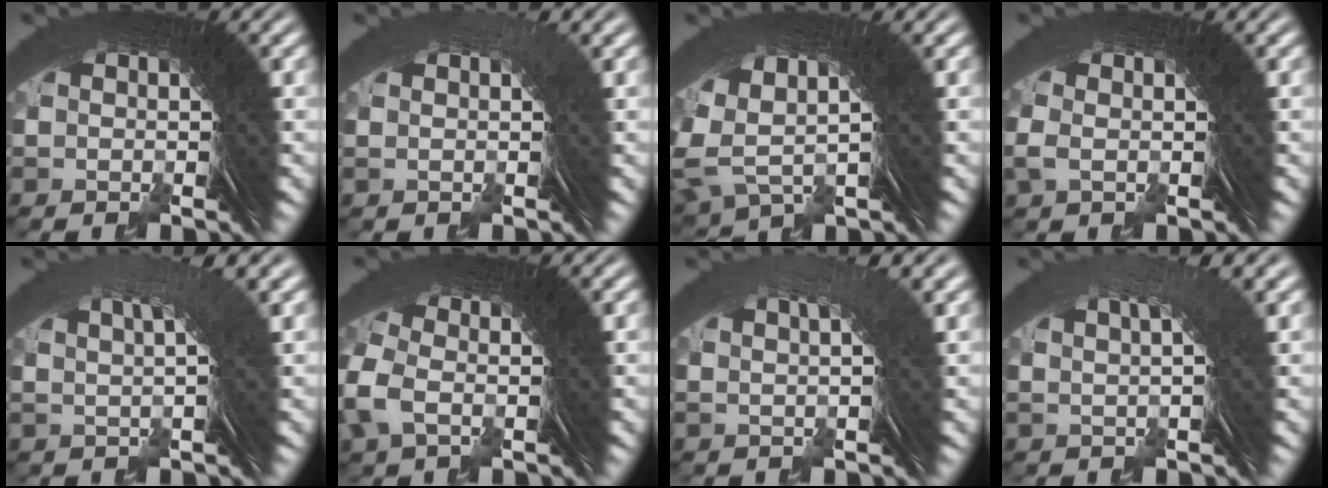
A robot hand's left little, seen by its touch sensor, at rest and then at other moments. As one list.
[{"total": 1.1, "force": [0.3, 0.0, 1.1], "torque": [-0.006, 0.021, -0.003]}, {"total": 8.2, "force": [2.9, 5.2, 5.6], "torque": [-0.137, -0.003, 0.052]}, {"total": 1.2, "force": [0.3, 0.2, 1.2], "torque": [-0.021, 0.004, 0.004]}, {"total": 3.5, "force": [2.0, -0.6, 2.9], "torque": [-0.017, 0.028, 0.030]}, {"total": 2.4, "force": [-0.2, 1.6, 1.8], "torque": [-0.049, -0.003, -0.003]}, {"total": 2.4, "force": [1.2, -1.0, 1.8], "torque": [-0.003, 0.024, 0.019]}, {"total": 2.9, "force": [1.5, -0.8, 2.3], "torque": [-0.009, 0.026, 0.024]}]